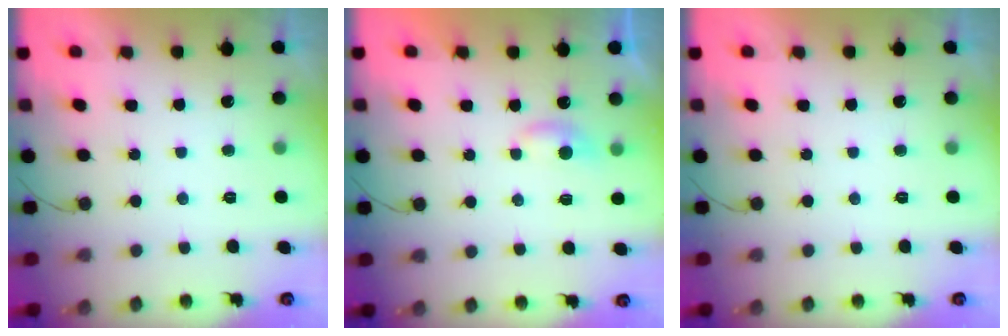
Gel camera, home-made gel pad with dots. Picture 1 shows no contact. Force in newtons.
{"total": 4.1, "press": 4.1, "slide": 0.5}
{"total": 0.0}